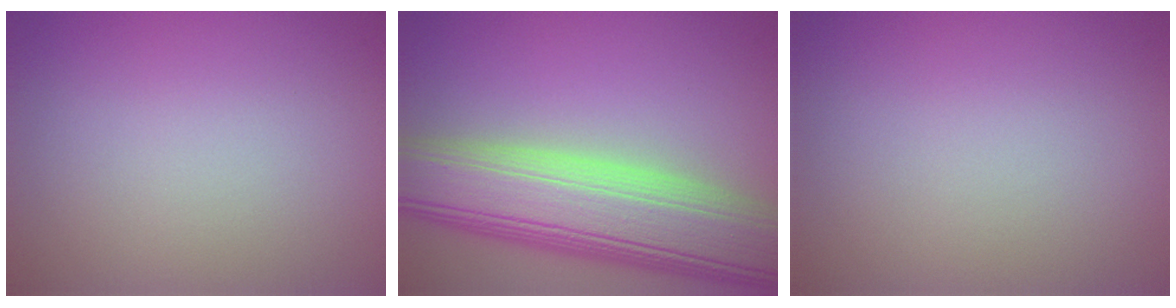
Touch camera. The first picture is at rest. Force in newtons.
{"total": 11.9, "press": 11.9, "slide": 0.9}
{"total": 0.0}